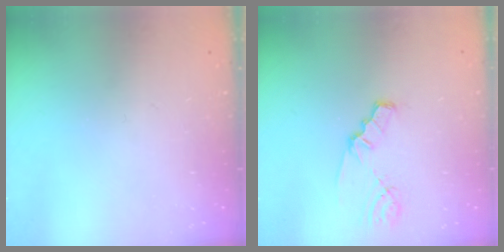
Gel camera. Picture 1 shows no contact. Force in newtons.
{"total": 2.1, "press": 2.1, "slide": 0.3}